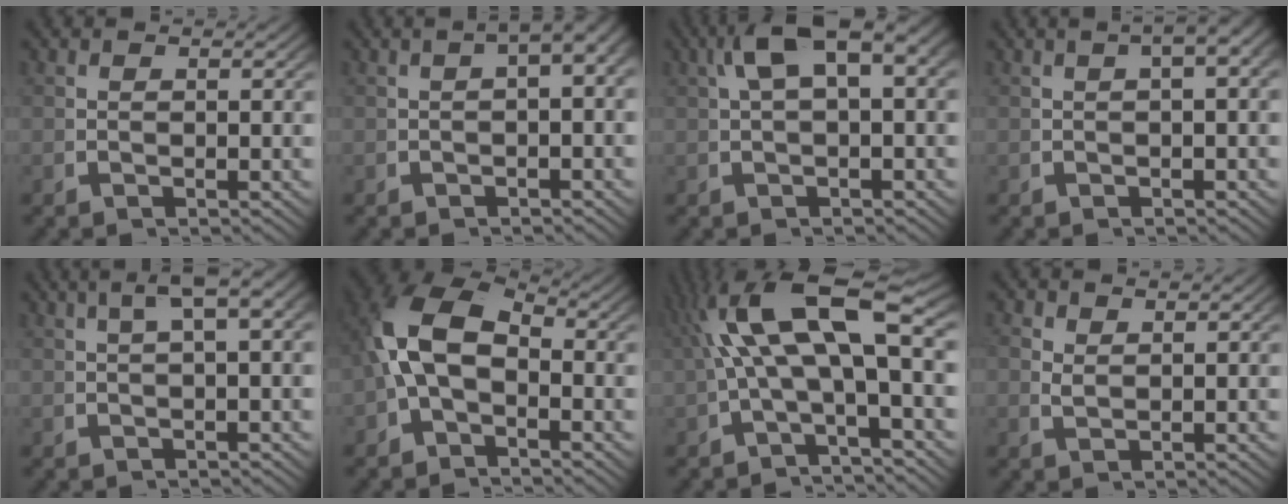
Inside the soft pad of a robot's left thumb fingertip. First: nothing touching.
{"total": 4.0, "force": [0.8, 1.8, 3.4], "torque": [-0.040, 0.025, 0.001]}
{"total": 7.3, "force": [2.5, 3.1, 6.1], "torque": [-0.099, 0.021, 0.038]}
{"total": 4.4, "force": [1.4, 1.7, 3.9], "torque": [-0.044, 0.029, 0.010]}
{"total": 6.3, "force": [2.8, 2.2, 5.2], "torque": [-0.065, 0.035, 0.033]}
{"total": 8.4, "force": [-0.4, 5.8, 6.1], "torque": [-0.138, -0.019, 0.000]}
{"total": 9.0, "force": [0.8, 3.9, 8.1], "torque": [-0.154, 0.004, 0.019]}
{"total": 1.3, "force": [0.9, 0.7, 0.5], "torque": [-0.020, -0.012, 0.027]}